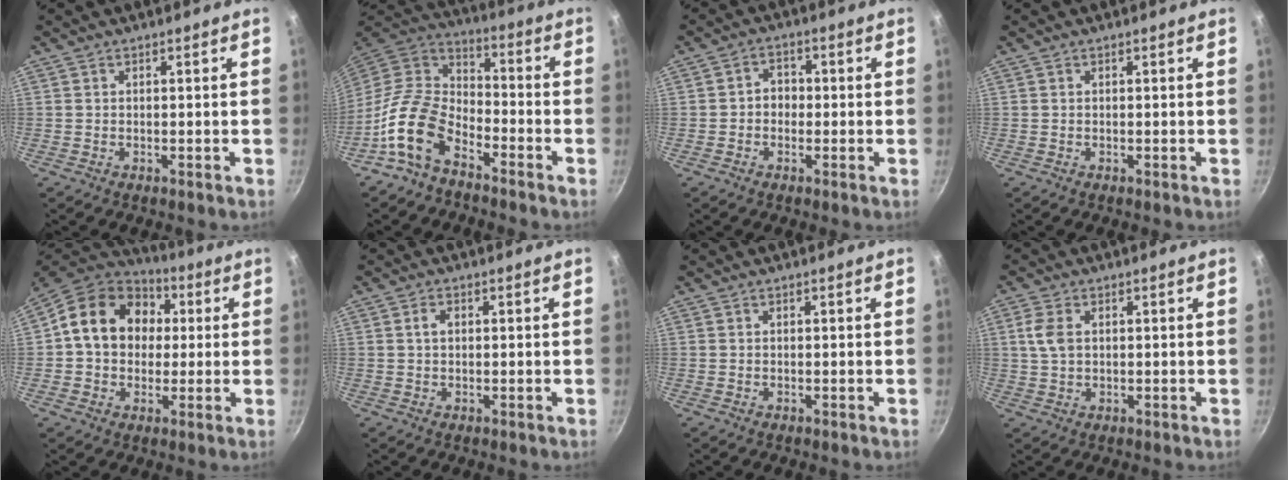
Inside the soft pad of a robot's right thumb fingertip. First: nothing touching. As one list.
[{"total": 13.5, "force": [-7.9, 7.9, 7.6], "torque": [-0.127, 0.070, -0.178]}, {"total": 3.5, "force": [-0.7, 3.0, 1.7], "torque": [-0.004, 0.011, -0.017]}, {"total": 0.0}, {"total": 17.3, "force": [2.6, 14.0, 10.0], "torque": [-0.142, 0.033, 0.029]}, {"total": 1.7, "force": [0.3, 1.2, 1.2], "torque": [-0.016, 0.004, 0.005]}, {"total": 0.0}, {"total": 4.7, "force": [0.9, 3.1, 3.4], "torque": [-0.068, 0.003, 0.017]}]